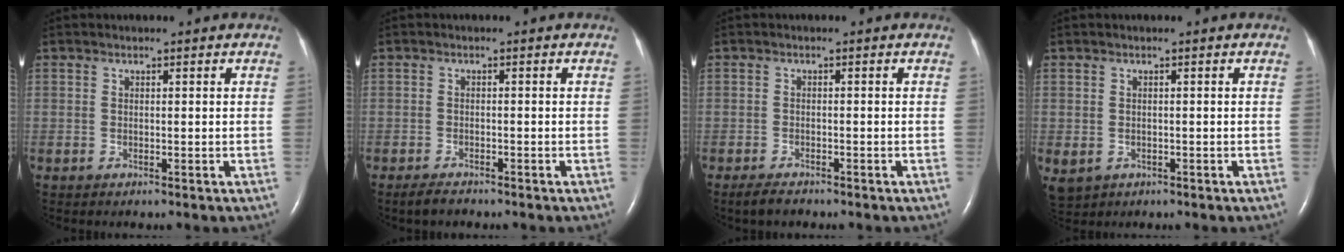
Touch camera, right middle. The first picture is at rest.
{"total": 2.2, "force": [-1.8, 0.6, 1.0], "torque": [-0.029, -0.005, -0.029]}
{"total": 2.4, "force": [-2.0, 0.7, 1.2], "torque": [-0.032, -0.006, -0.033]}
{"total": 3.9, "force": [-1.3, 3.2, 1.7], "torque": [-0.042, -0.003, -0.008]}